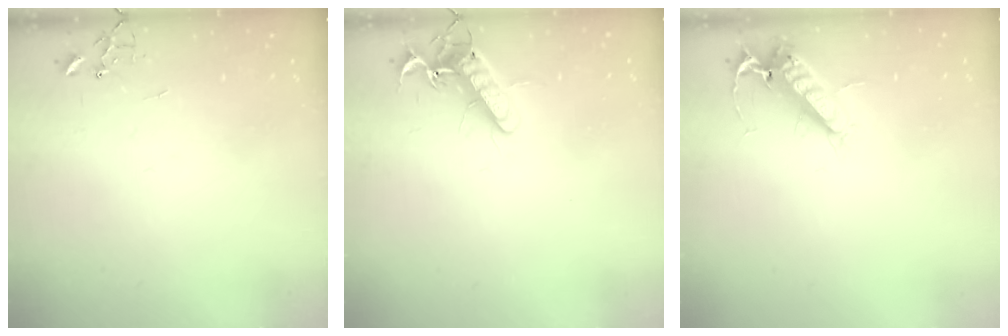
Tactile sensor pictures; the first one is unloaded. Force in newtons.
{"total": 13.6, "press": 13.6, "slide": 1.4}
{"total": 13.1, "press": 13.0, "slide": 2.0}